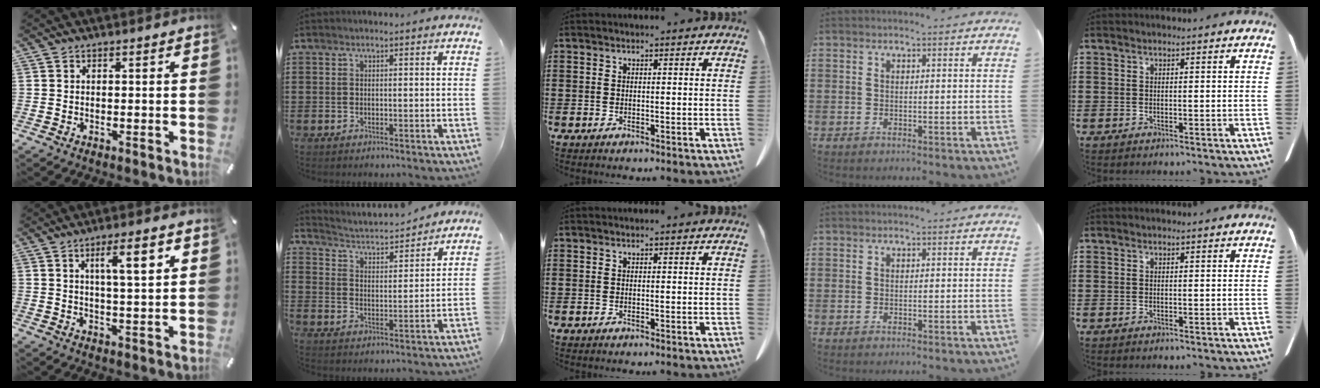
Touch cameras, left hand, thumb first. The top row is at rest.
{"thumb": {"total": 9.3, "force": [3.6, 2.0, 8.4], "torque": [-0.130, -0.011, 0.049]}, "index": {"total": 2.8, "force": [2.8, -0.1, 0.4], "torque": [-0.026, -0.029, 0.039]}}